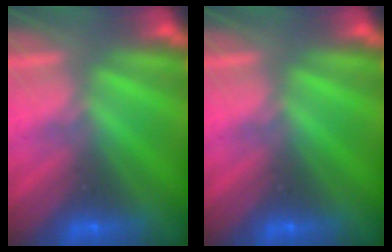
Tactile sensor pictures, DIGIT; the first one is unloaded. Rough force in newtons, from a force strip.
{"total": 0.0}